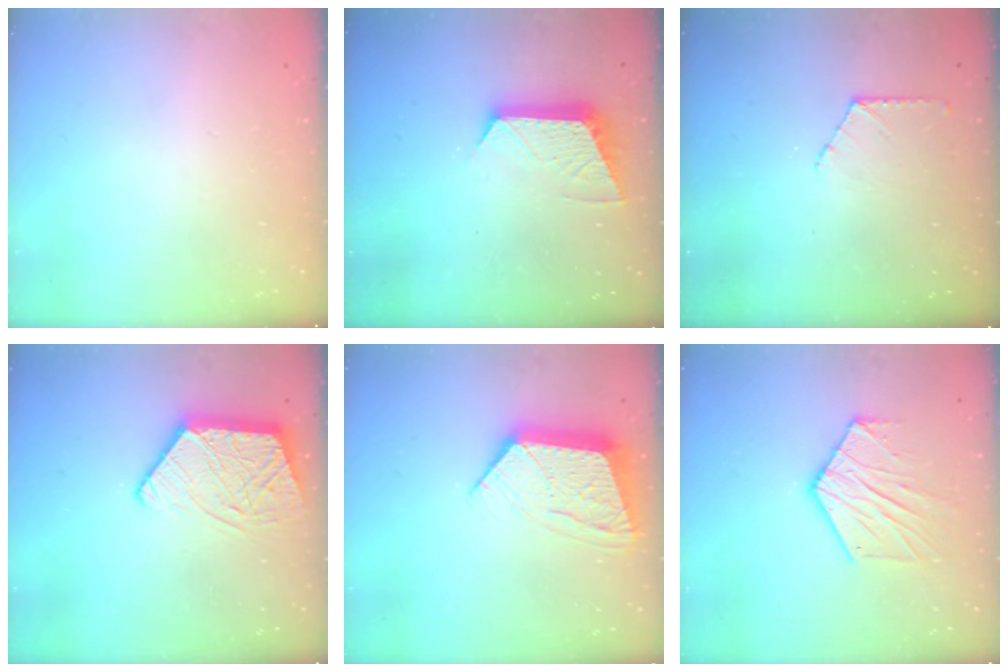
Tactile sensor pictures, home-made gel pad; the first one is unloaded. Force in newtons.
{"total": 10.2, "press": 10.1, "slide": 0.5}
{"total": 6.7, "press": 6.7, "slide": 0.6}
{"total": 14.1, "press": 14.1, "slide": 1.4}
{"total": 13.2, "press": 13.1, "slide": 1.1}
{"total": 12.3, "press": 12.3, "slide": 0.9}